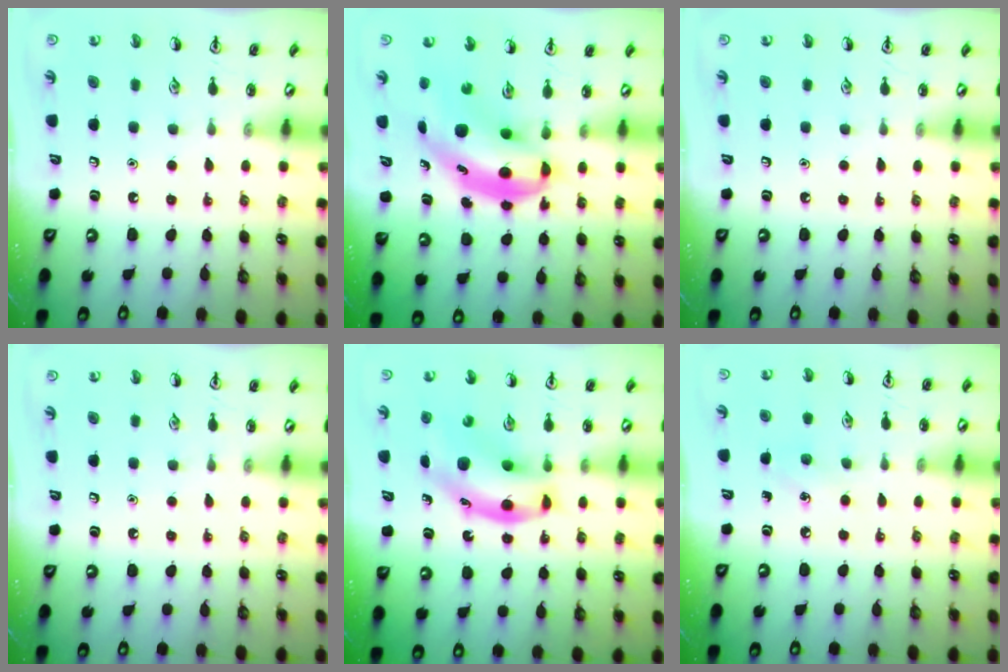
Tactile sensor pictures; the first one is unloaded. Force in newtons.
{"total": 8.0, "press": 7.8, "slide": 2.1}
{"total": 0.0}
{"total": 0.0}
{"total": 10.2, "press": 9.8, "slide": 2.7}
{"total": 4.3, "press": 4.0, "slide": 1.5}